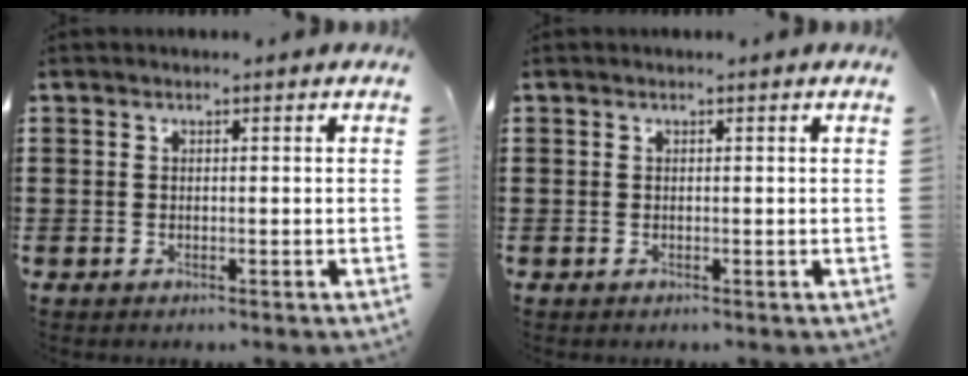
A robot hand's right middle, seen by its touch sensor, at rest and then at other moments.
{"total": 0.0}